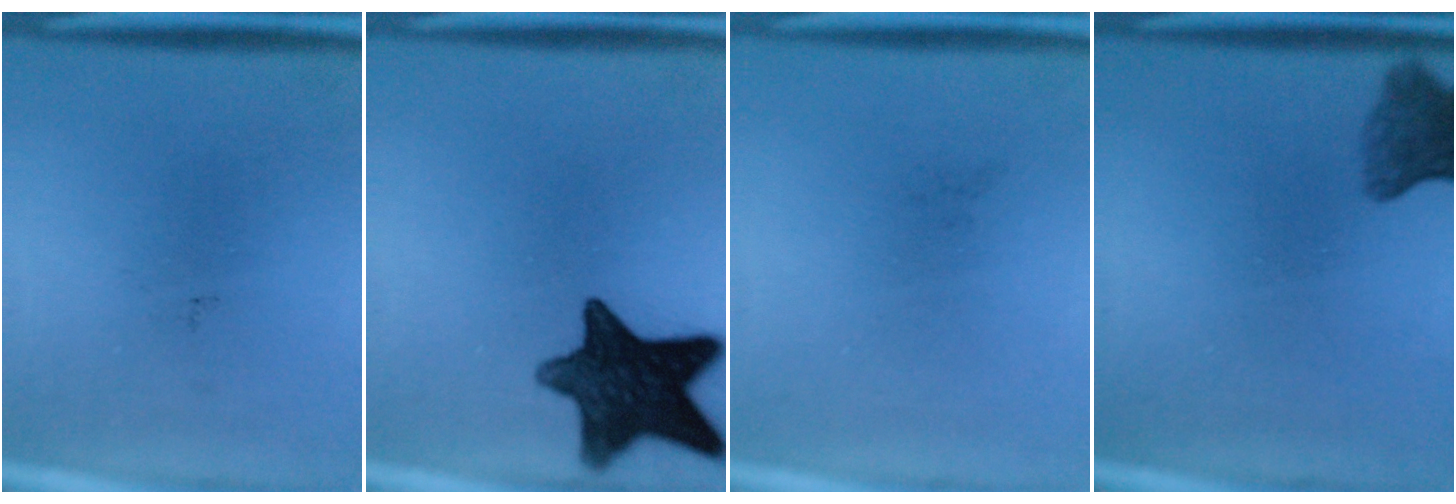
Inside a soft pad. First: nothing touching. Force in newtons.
{"total": 14.3}
{"total": 0.0}
{"total": 5.9}